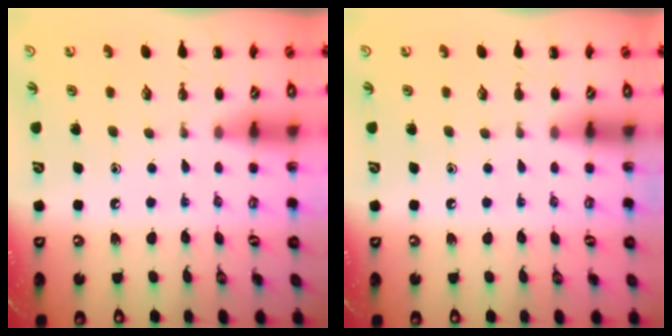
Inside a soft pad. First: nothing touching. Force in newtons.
{"total": 0.0}